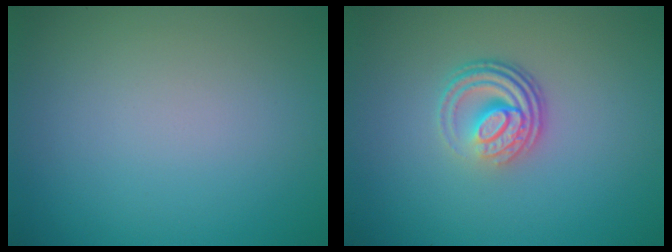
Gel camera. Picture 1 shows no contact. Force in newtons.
{"total": 4.1, "press": 2.7, "slide": 3.1}